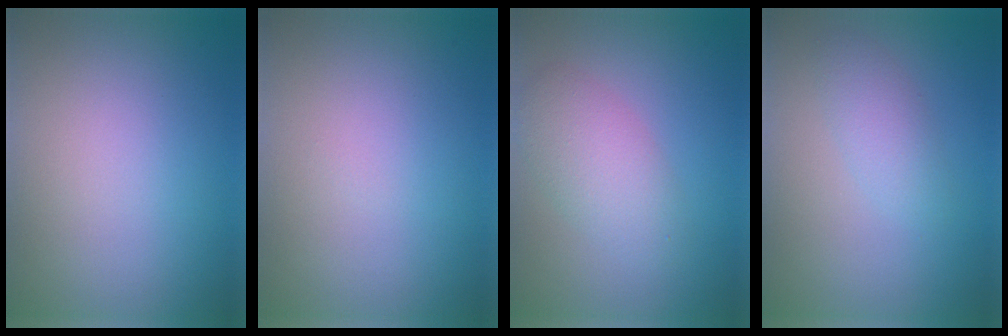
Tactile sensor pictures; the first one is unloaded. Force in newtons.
{"total": 0.0}
{"total": 3.6, "press": 3.6, "slide": 0.1}
{"total": 1.8, "press": 1.8, "slide": 0.0}